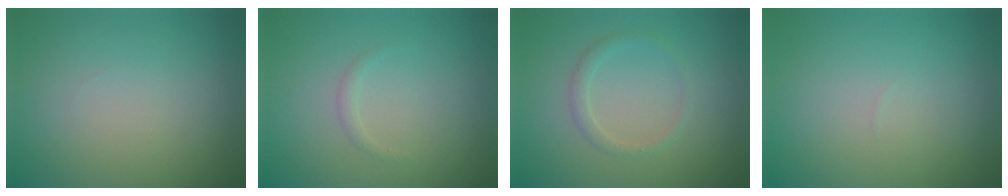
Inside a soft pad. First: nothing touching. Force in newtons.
{"total": 0.6, "press": 0.6, "slide": 0.0}
{"total": 1.3, "press": 1.3, "slide": 0.0}
{"total": 0.0}